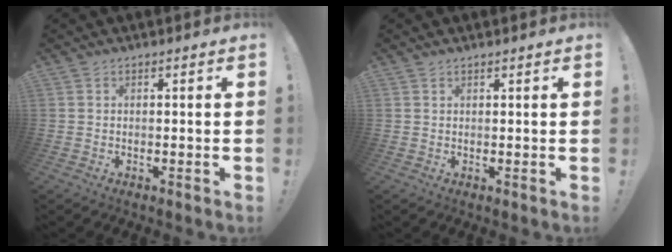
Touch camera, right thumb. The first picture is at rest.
{"total": 0.6, "force": [0.6, -0.2, 0.0], "torque": [0.000, -0.002, 0.012]}